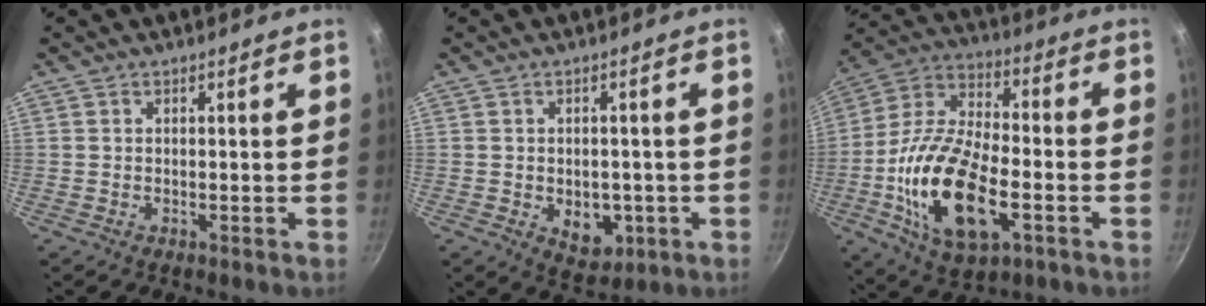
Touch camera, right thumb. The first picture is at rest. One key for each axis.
{"total": 7.0, "fx": -1.8, "fy": 4.9, "fz": 4.6, "tx": -0.040, "ty": 0.000, "tz": -0.015}
{"total": 22.0, "fx": -5.6, "fy": 10.8, "fz": 18.3, "tx": -0.348, "ty": 0.022, "tz": -0.109}